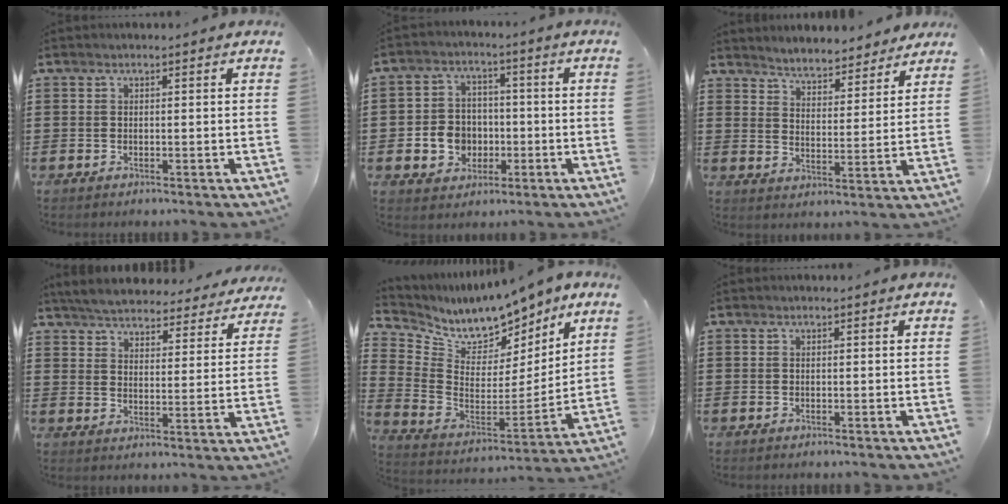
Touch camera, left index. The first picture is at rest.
{"total": 6.1, "force": [-1.2, 5.5, 2.2], "torque": [-0.056, 0.017, -0.020]}
{"total": 4.3, "force": [4.2, 0.1, -0.4], "torque": [-0.016, -0.030, 0.071]}
{"total": 5.1, "force": [5.1, 0.2, 0.7], "torque": [-0.041, -0.033, 0.087]}
{"total": 9.5, "force": [8.5, 3.5, 2.4], "torque": [-0.080, -0.059, 0.149]}
{"total": 0.0}